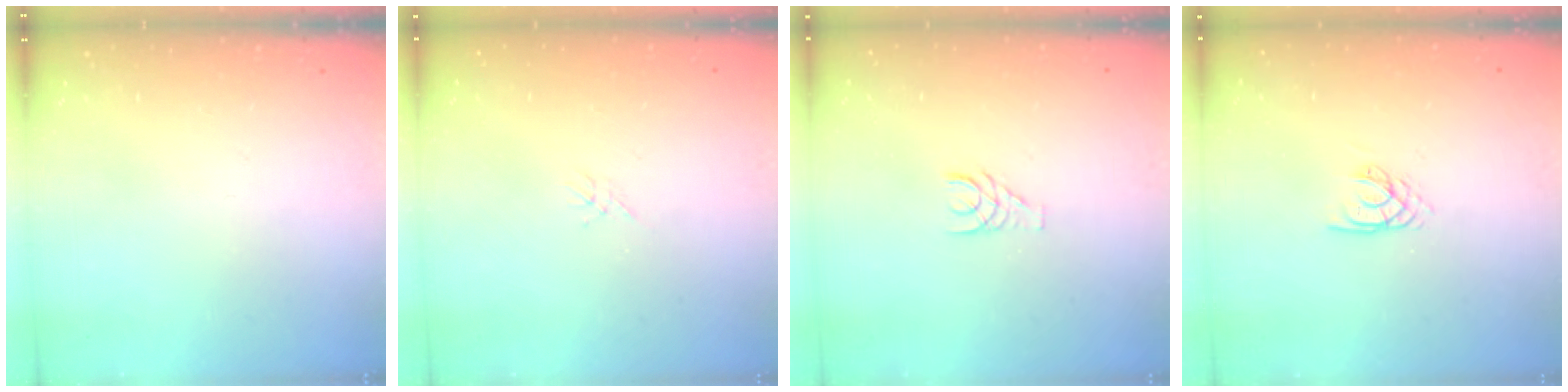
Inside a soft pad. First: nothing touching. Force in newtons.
{"total": 0.0}
{"total": 3.6, "press": 3.6, "slide": 0.4}
{"total": 2.2, "press": 2.2, "slide": 0.2}